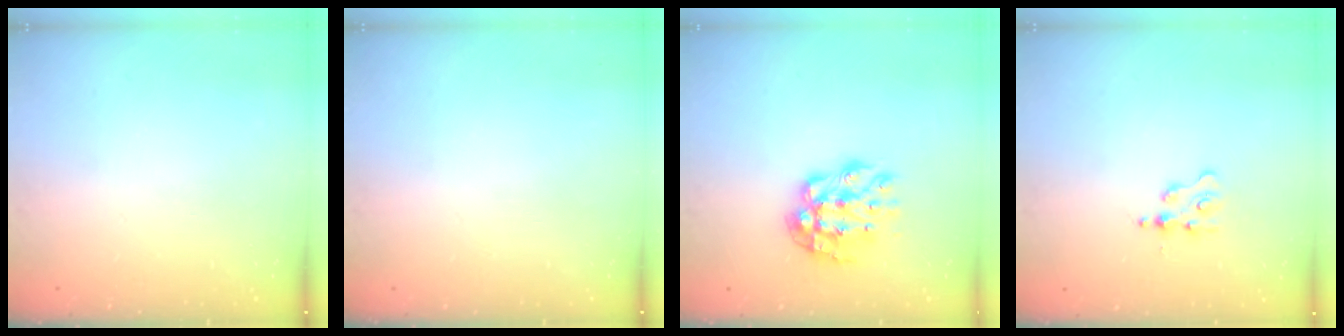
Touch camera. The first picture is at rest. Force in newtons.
{"total": 0.0}
{"total": 9.4, "press": 9.4, "slide": 0.7}
{"total": 1.4, "press": 1.3, "slide": 0.3}